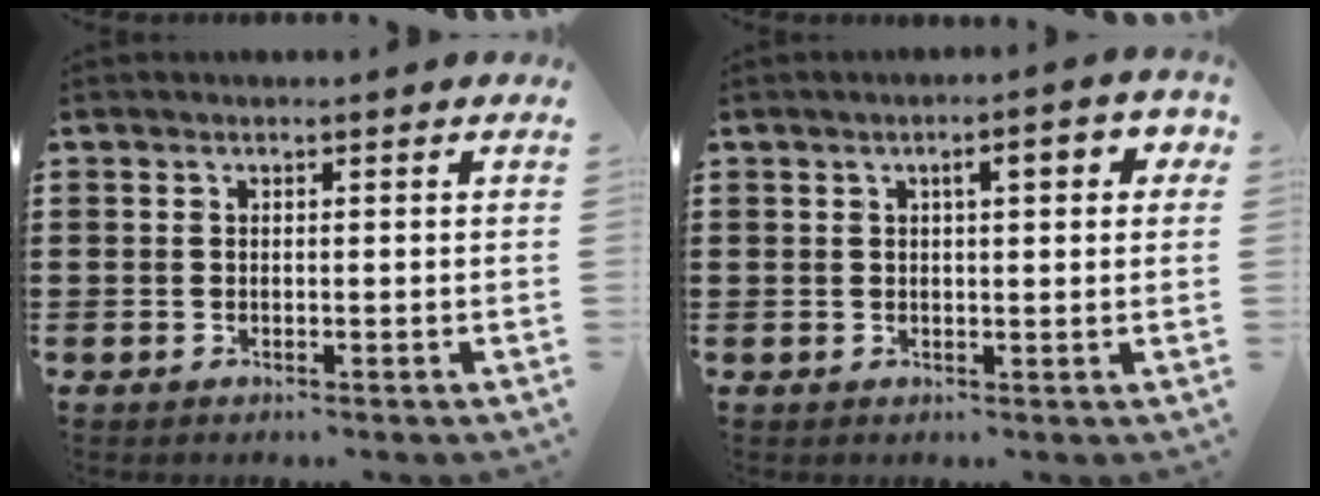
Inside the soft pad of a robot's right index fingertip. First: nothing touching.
{"total": 3.7, "force": [1.0, 1.0, 3.4], "torque": [-0.052, 0.001, 0.009]}